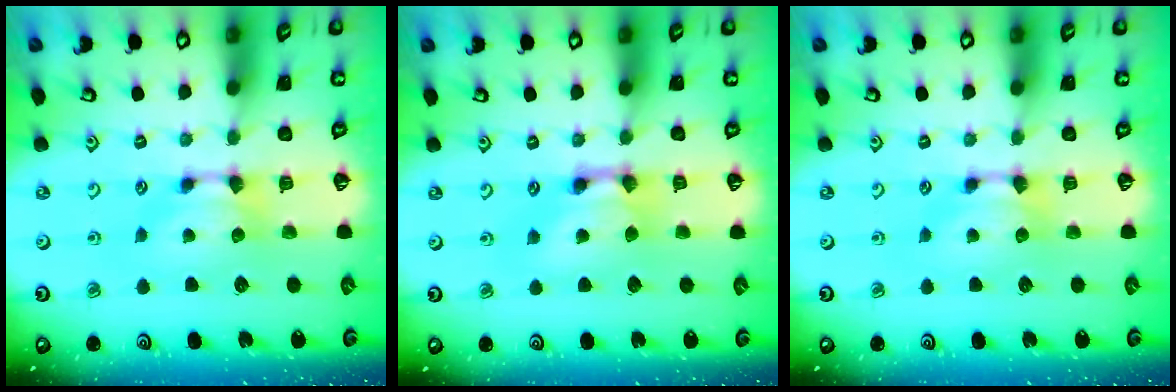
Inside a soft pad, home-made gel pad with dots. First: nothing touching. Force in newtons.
{"total": 2.5, "press": 2.5, "slide": 0.2}
{"total": 0.0}